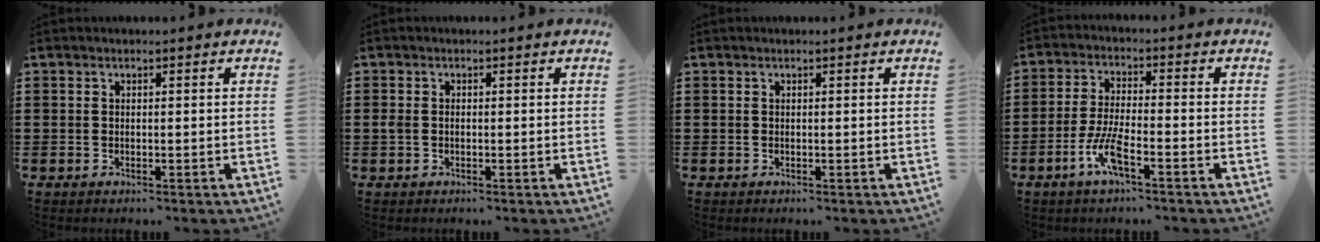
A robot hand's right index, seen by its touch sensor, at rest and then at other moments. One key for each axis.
{"total": 1.1, "fx": -0.2, "fy": 0.6, "fz": 0.8, "tx": -0.018, "ty": 0.003, "tz": -0.005}
{"total": 0.0}
{"total": 6.3, "fx": -3.3, "fy": 1.2, "fz": 5.2, "tx": -0.118, "ty": -0.011, "tz": -0.065}